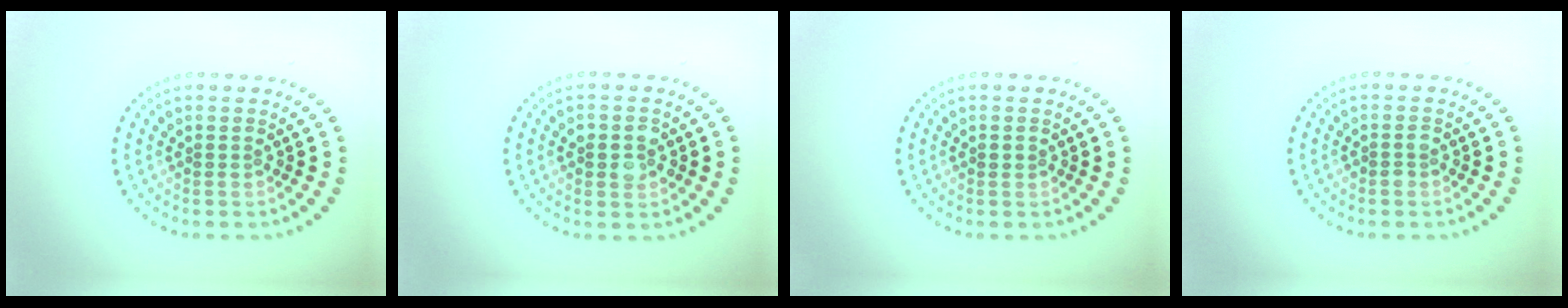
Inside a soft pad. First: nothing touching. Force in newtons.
{"total": 2.8, "press": 2.8, "slide": 0.2}
{"total": 0.9, "press": 0.9, "slide": 0.2}
{"total": 1.0, "press": 1.0, "slide": 0.2}